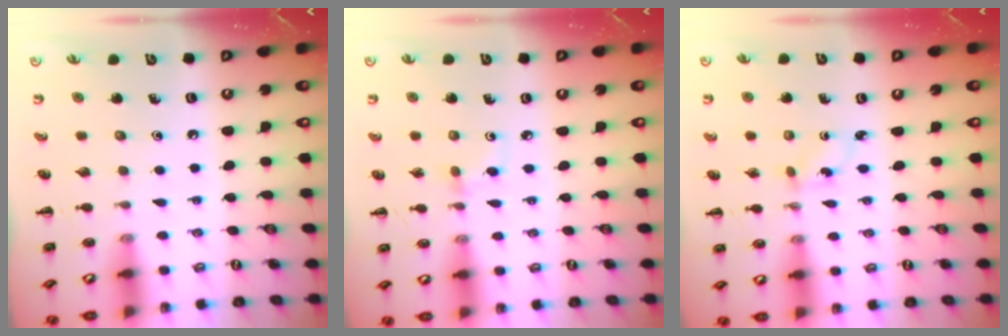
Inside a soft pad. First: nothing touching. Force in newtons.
{"total": 2.6, "press": 2.4, "slide": 1.1}
{"total": 1.5, "press": 1.4, "slide": 0.6}